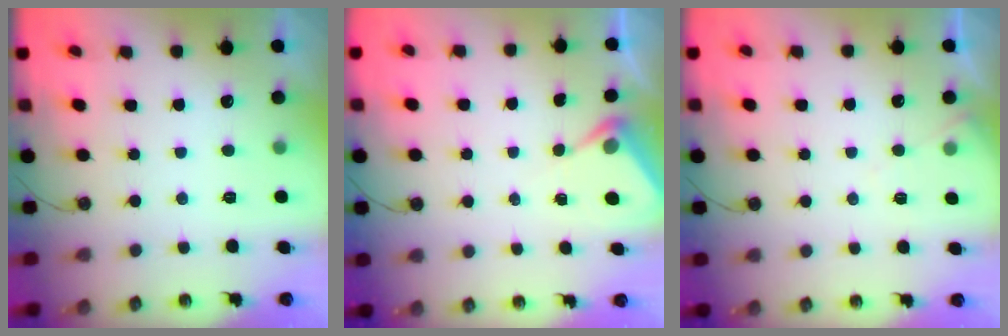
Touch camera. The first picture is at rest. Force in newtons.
{"total": 4.8, "press": 4.7, "slide": 0.5}
{"total": 5.0, "press": 4.9, "slide": 0.6}